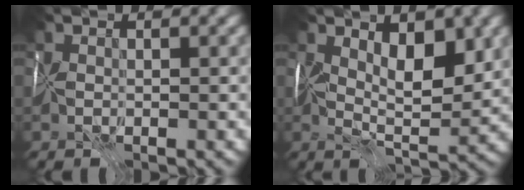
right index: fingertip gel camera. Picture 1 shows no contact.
{"total": 4.2, "force": [1.9, 1.6, 3.4], "torque": [-0.040, -0.014, 0.033]}